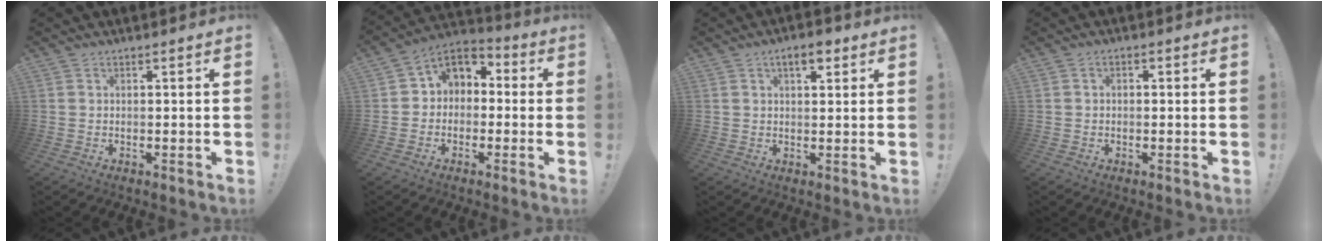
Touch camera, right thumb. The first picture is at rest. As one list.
[{"total": 5.9, "force": [0.1, 5.4, 2.3], "torque": [-0.031, 0.005, 0.010]}, {"total": 5.2, "force": [2.8, 2.3, 3.7], "torque": [-0.046, -0.005, 0.044]}, {"total": 1.2, "force": [-0.6, 0.8, 0.6], "torque": [-0.011, 0.004, -0.010]}]